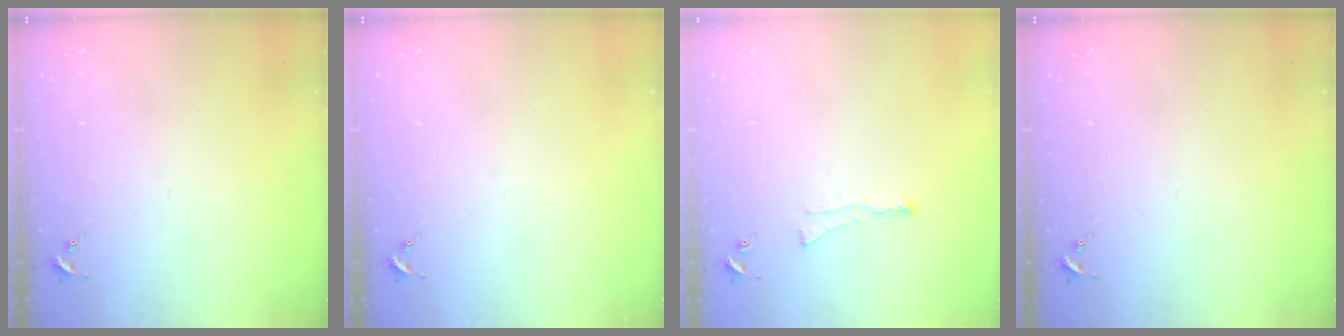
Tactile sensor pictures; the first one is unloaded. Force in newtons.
{"total": 0.0}
{"total": 3.4, "press": 3.4, "slide": 0.4}
{"total": 0.0}